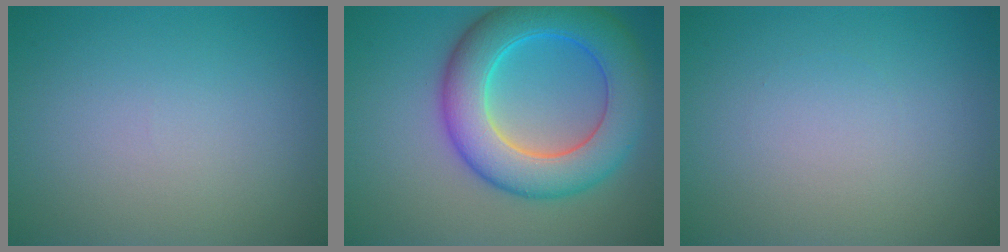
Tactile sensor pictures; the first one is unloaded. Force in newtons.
{"total": 9.1, "press": 9.1, "slide": 0.0}
{"total": 0.0}